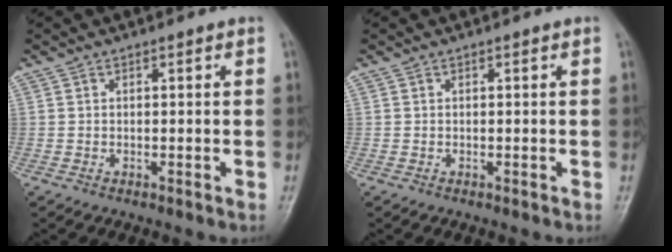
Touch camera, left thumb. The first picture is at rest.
{"total": 0.0}